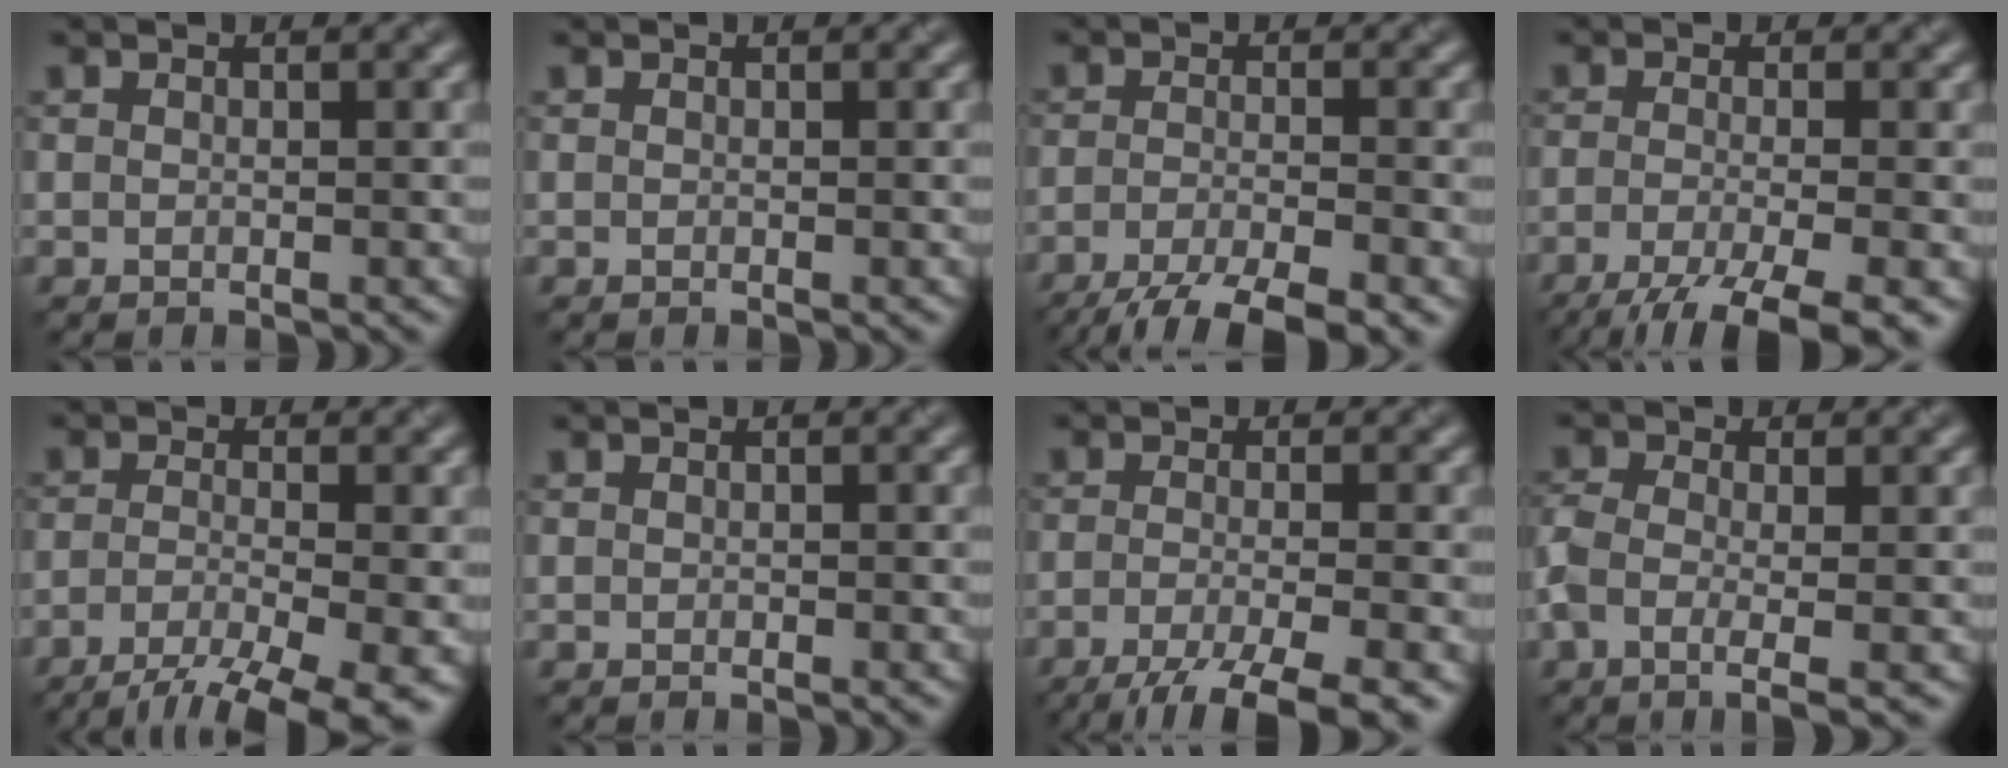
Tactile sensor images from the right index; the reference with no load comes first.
{"total": 0.0}
{"total": 7.2, "force": [-5.1, 1.6, 4.9], "torque": [-0.076, -0.012, -0.095]}
{"total": 8.5, "force": [-5.1, 2.2, 6.4], "torque": [-0.097, -0.018, -0.087]}
{"total": 8.2, "force": [-5.4, 1.9, 5.9], "torque": [-0.098, -0.014, -0.092]}
{"total": 0.0}
{"total": 7.6, "force": [-4.8, 1.8, 5.7], "torque": [-0.084, -0.014, -0.086]}
{"total": 4.5, "force": [-1.2, 2.0, 3.9], "torque": [-0.089, -0.003, -0.029]}